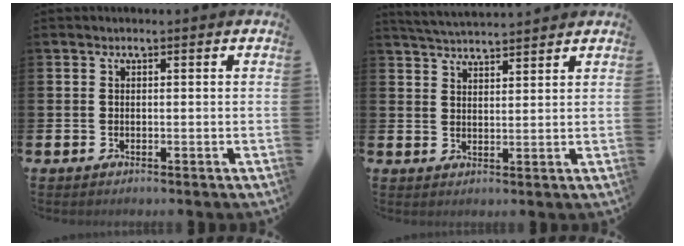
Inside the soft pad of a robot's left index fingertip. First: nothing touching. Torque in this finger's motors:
{"motor_torque": [0.47, -0.91, 0.27, 0.04]}